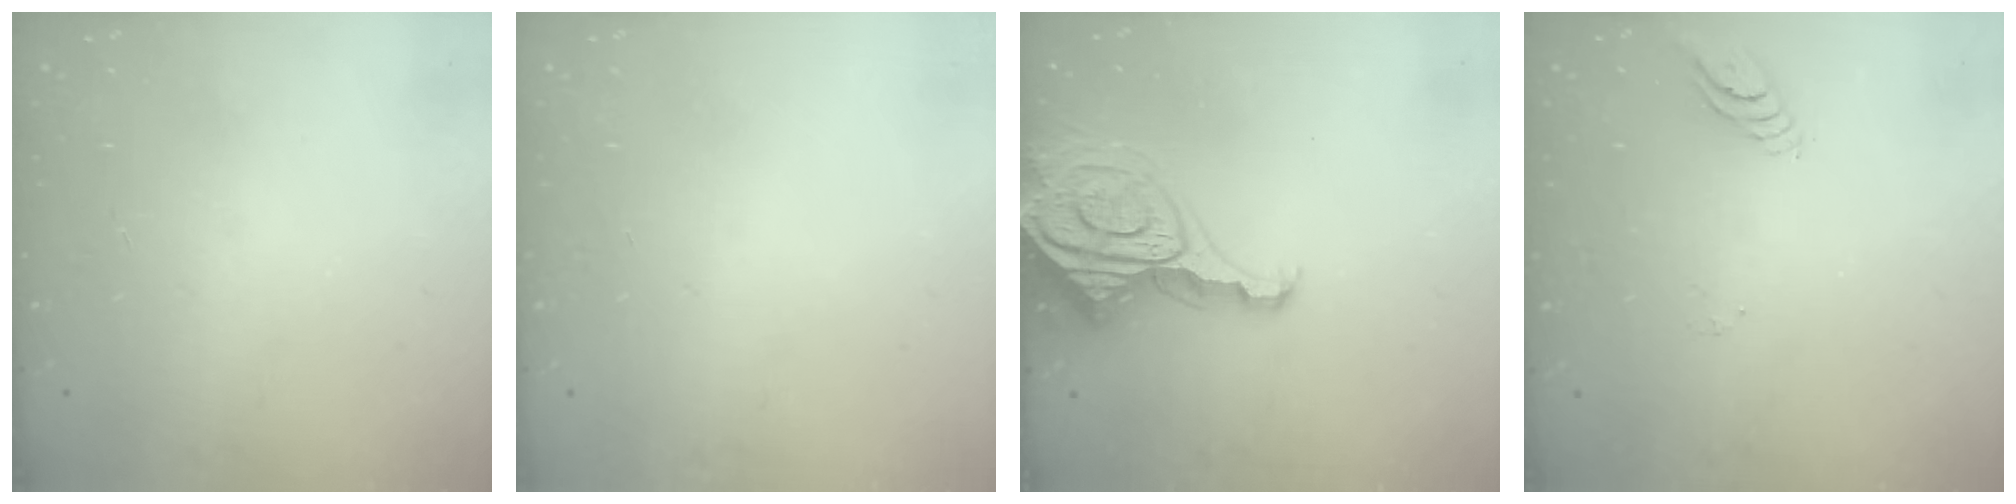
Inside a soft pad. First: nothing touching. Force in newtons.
{"total": 0.0}
{"total": 13.0, "press": 12.9, "slide": 1.4}
{"total": 4.2, "press": 4.2, "slide": 0.3}